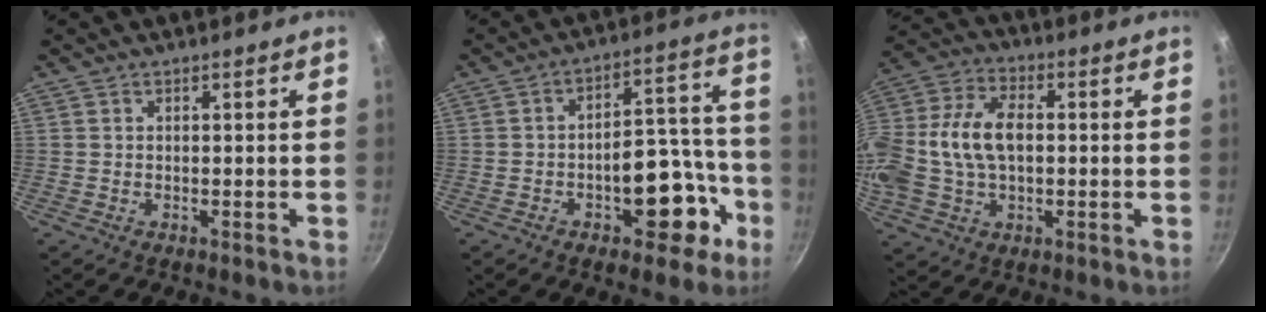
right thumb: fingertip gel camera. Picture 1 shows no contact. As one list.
[{"total": 13.8, "force": [-5.6, 7.5, 10.1], "torque": [-0.081, 0.065, -0.071]}, {"total": 18.0, "force": [0.4, 11.8, 13.6], "torque": [-0.281, 0.035, -0.001]}]